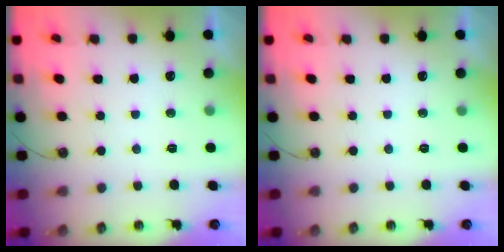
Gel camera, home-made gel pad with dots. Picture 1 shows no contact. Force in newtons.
{"total": 0.0}